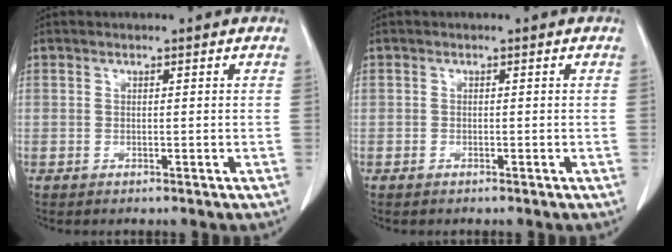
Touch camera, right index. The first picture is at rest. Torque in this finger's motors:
{"motor_torque": [0.00, 0.02, -0.03, 0.02]}